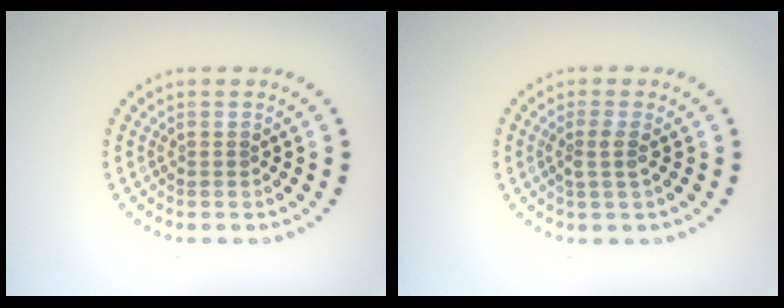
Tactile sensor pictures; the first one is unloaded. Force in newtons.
{"total": 1.5, "press": 1.2, "slide": 0.9}